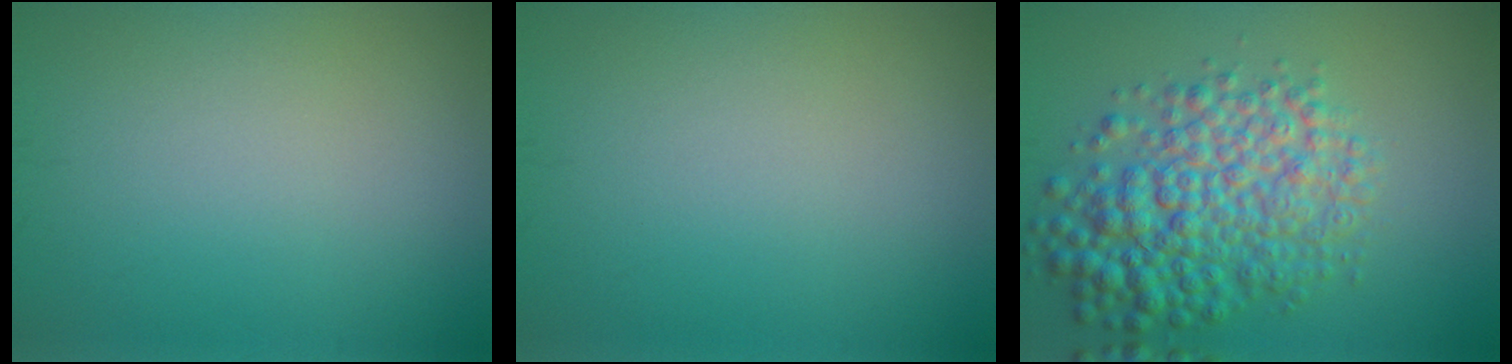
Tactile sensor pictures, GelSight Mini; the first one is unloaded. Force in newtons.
{"total": 0.0}
{"total": 7.5, "press": 7.5, "slide": 0.1}